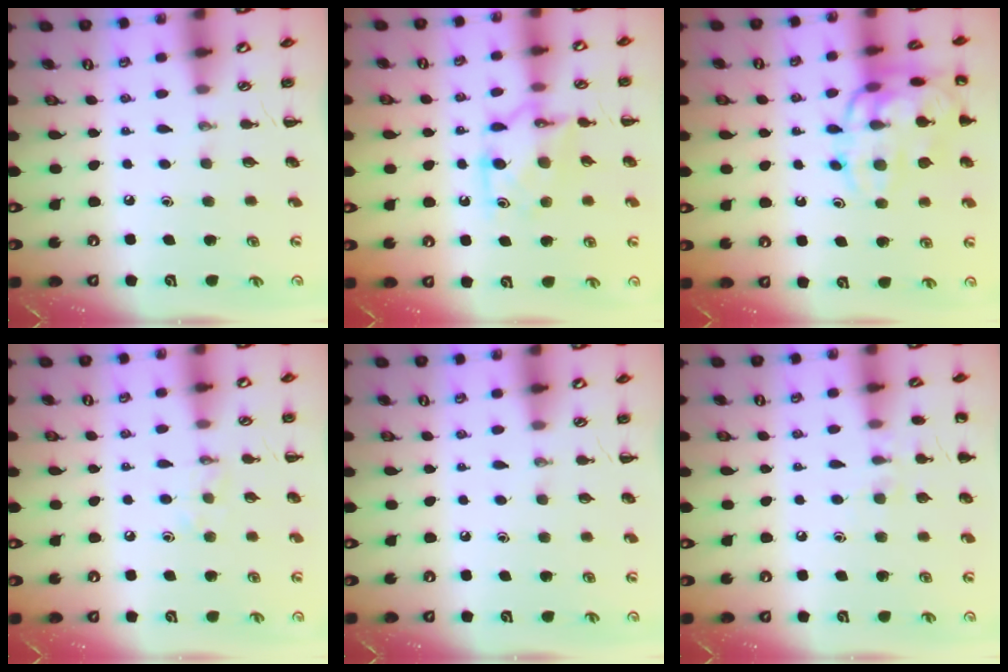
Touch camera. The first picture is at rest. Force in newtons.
{"total": 8.6, "press": 8.6, "slide": 0.9}
{"total": 17.4, "press": 17.4, "slide": 0.7}
{"total": 3.8, "press": 3.7, "slide": 1.2}
{"total": 0.0}
{"total": 6.5, "press": 6.3, "slide": 1.5}